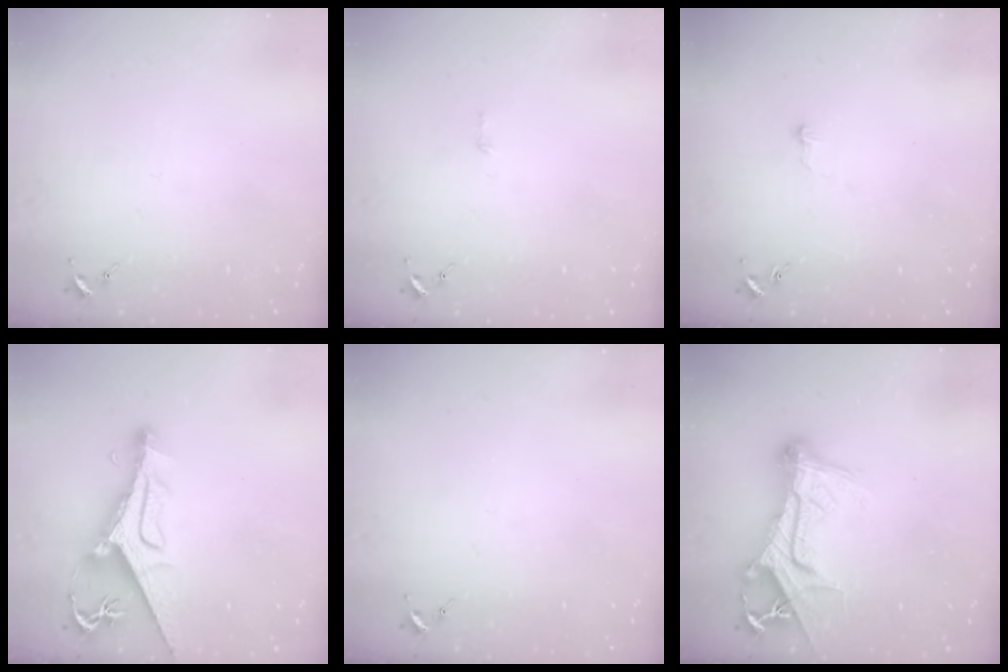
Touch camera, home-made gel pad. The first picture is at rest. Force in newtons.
{"total": 3.0, "press": 3.0, "slide": 0.2}
{"total": 2.6, "press": 2.6, "slide": 0.2}
{"total": 12.4, "press": 12.4, "slide": 1.3}
{"total": 0.0}
{"total": 17.1, "press": 17.0, "slide": 1.6}